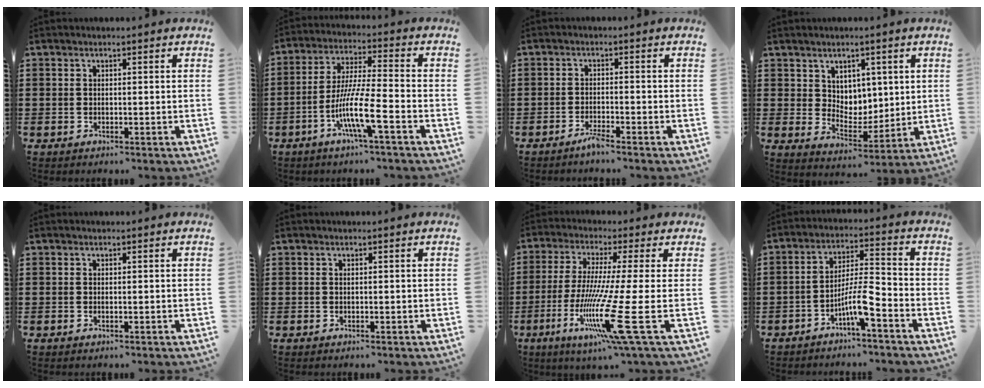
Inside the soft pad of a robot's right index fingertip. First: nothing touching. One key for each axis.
{"total": 10.4, "fx": -4.7, "fy": 1.0, "fz": 9.2, "tx": -0.191, "ty": -0.011, "tz": -0.094}
{"total": 2.0, "fx": -1.8, "fy": -0.1, "fz": 1.0, "tx": -0.017, "ty": 0.001, "tz": -0.033}
{"total": 5.0, "fx": 3.3, "fy": 3.7, "fz": 0.5, "tx": -0.026, "ty": -0.009, "tz": 0.060}
{"total": 0.0}
{"total": 0.0}
{"total": 14.5, "fx": -4.2, "fy": -0.8, "fz": 13.9, "tx": -0.290, "ty": -0.024, "tz": -0.082}
{"total": 7.1, "fx": -4.1, "fy": 0.9, "fz": 5.7, "tx": -0.117, "ty": -0.003, "tz": -0.081}